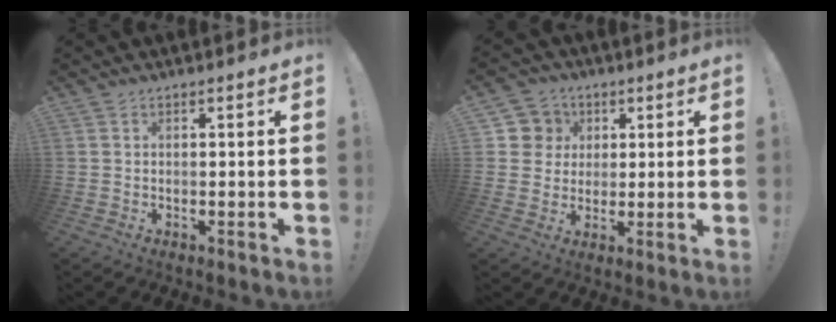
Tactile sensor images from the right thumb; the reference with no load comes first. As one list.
[{"total": 8.0, "force": [1.9, 7.7, 1.0], "torque": [-0.005, -0.011, 0.041]}]